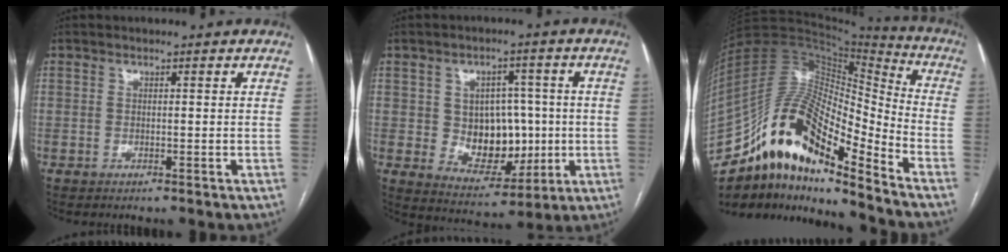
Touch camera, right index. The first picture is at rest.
{"total": 10.3, "force": [0.1, 7.5, 7.0], "torque": [-0.104, 0.020, 0.021]}
{"total": 21.1, "force": [-14.1, 5.3, 14.8], "torque": [-0.291, 0.028, -0.250]}